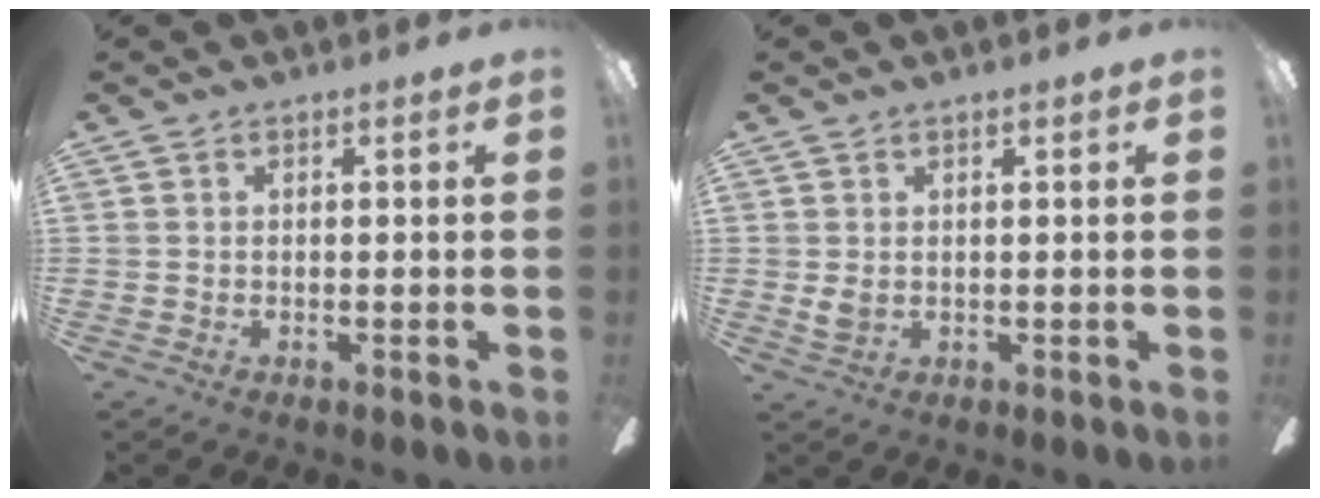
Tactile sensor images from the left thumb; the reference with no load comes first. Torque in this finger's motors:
{"motor_torque": [0.22, 0.51, 0.46, -0.39, 0.00]}